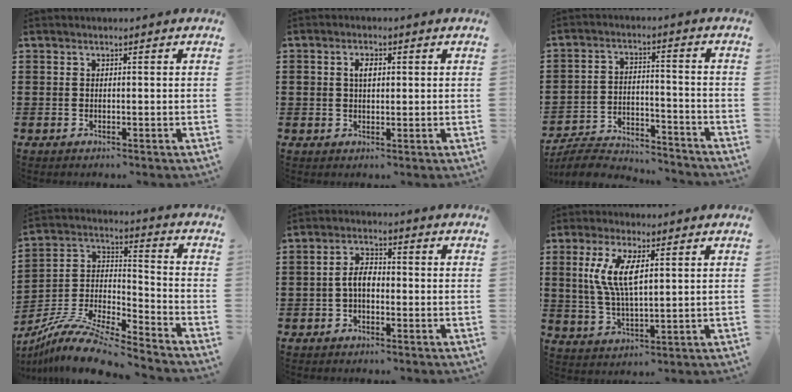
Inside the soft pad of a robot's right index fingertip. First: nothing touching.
{"total": 2.6, "force": [0.5, 1.6, 2.0], "torque": [-0.041, 0.011, 0.007]}
{"total": 5.9, "force": [-5.7, 0.9, 1.1], "torque": [-0.031, 0.006, -0.114]}
{"total": 10.6, "force": [-9.5, 1.5, 4.5], "torque": [-0.096, 0.012, -0.193]}
{"total": 3.5, "force": [-0.7, 1.8, 3.0], "torque": [-0.076, -0.002, -0.020]}
{"total": 7.5, "force": [2.4, 2.4, 6.7], "torque": [-0.141, 0.005, 0.039]}